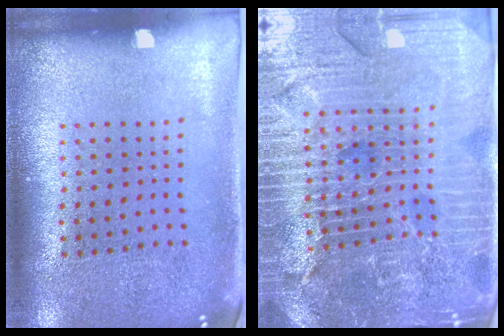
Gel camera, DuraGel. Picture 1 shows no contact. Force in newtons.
{"total": 5.4, "press": 4.9, "slide": 2.3}